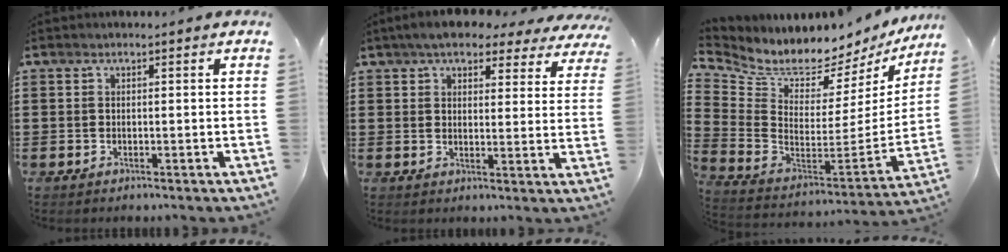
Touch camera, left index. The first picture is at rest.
{"total": 5.8, "force": [5.0, 1.6, 2.3], "torque": [-0.058, -0.011, 0.091]}
{"total": 5.7, "force": [5.1, 1.9, 1.5], "torque": [-0.067, -0.060, 0.083]}